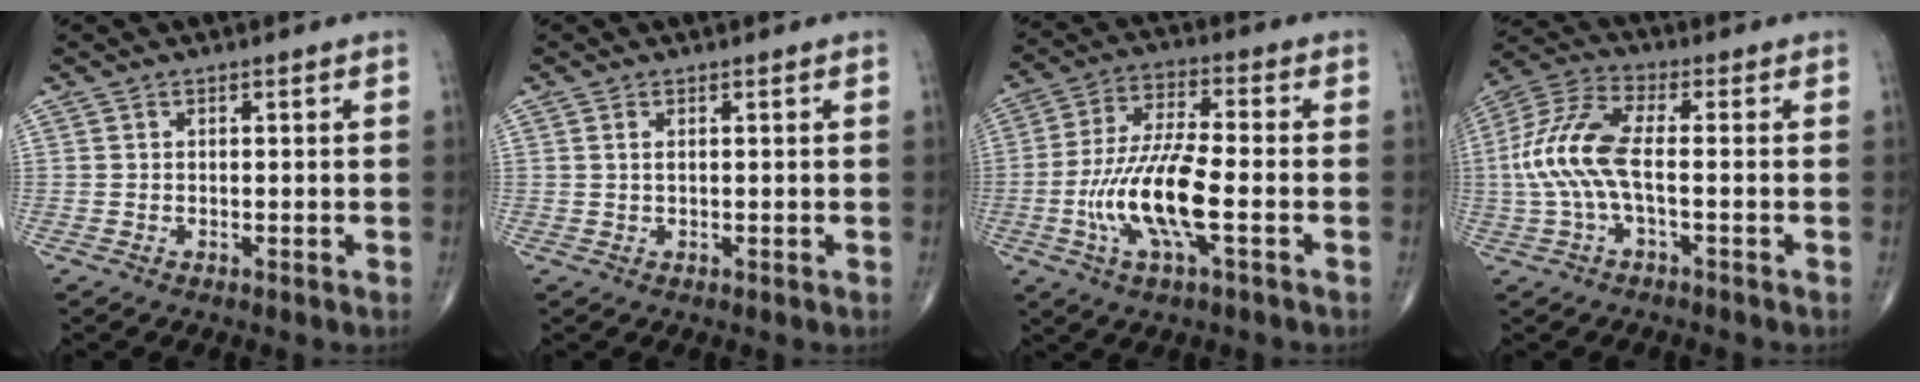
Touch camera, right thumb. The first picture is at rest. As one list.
[{"total": 0.8, "force": [0.3, 0.2, 0.7], "torque": [-0.022, 0.002, 0.008]}, {"total": 13.7, "force": [-3.5, 3.6, 12.7], "torque": [-0.268, 0.018, -0.068]}, {"total": 11.6, "force": [-1.0, 4.1, 10.8], "torque": [-0.257, 0.029, -0.026]}]